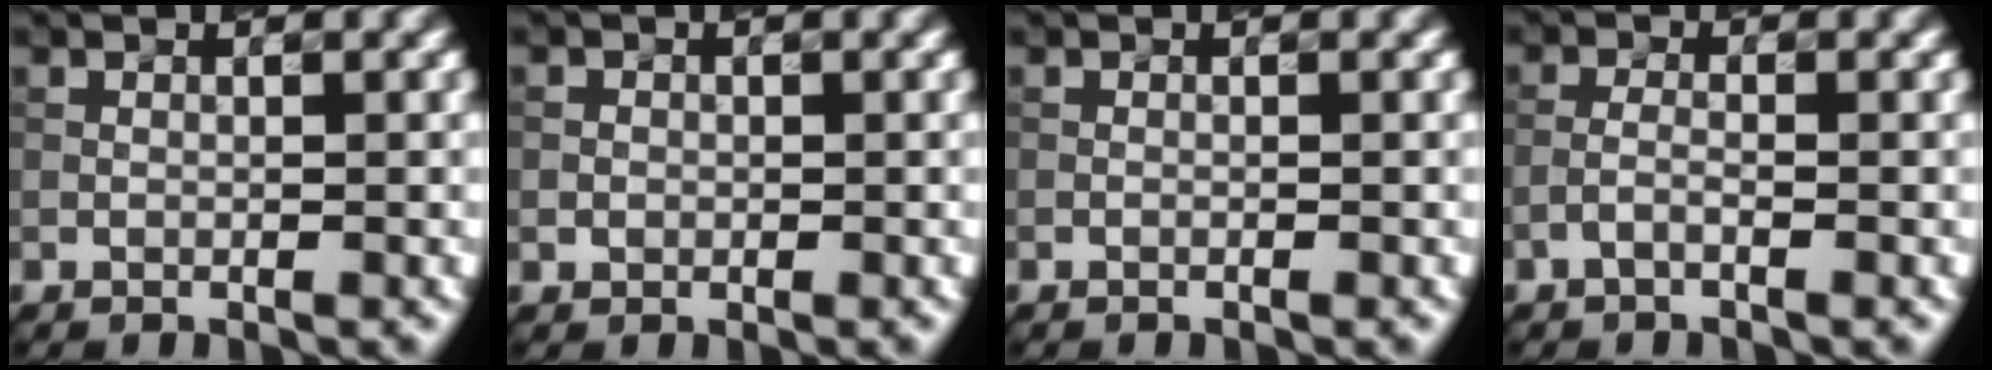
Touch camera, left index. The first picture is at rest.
{"total": 0.8, "force": [-0.1, 0.8, 0.0], "torque": [0.000, 0.002, -0.002]}
{"total": 0.0}
{"total": 1.2, "force": [-0.8, 0.3, 0.8], "torque": [-0.021, 0.008, -0.020]}